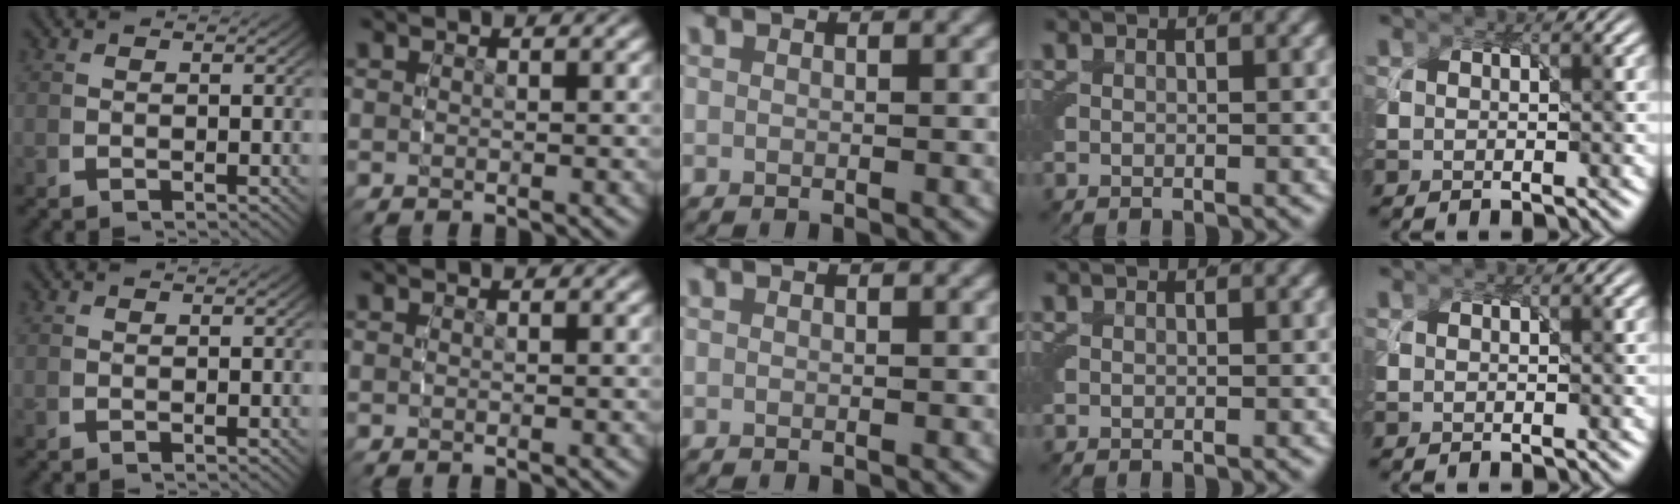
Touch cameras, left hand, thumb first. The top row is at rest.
{}